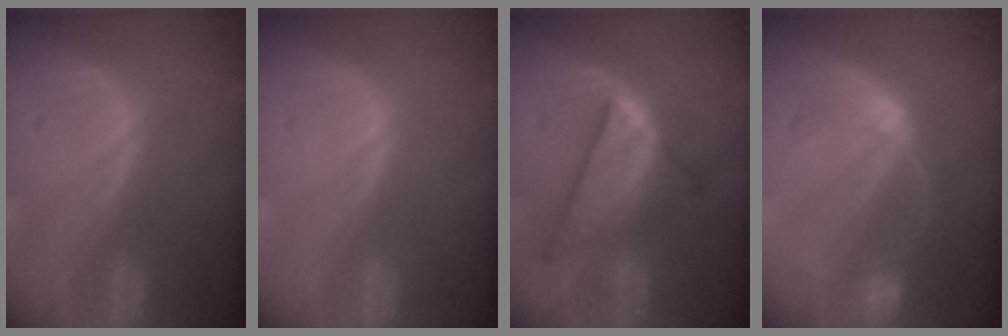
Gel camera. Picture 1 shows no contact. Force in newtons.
{"total": 0.0}
{"total": 9.0, "press": 9.0, "slide": 0.7}
{"total": 6.5, "press": 5.7, "slide": 3.1}